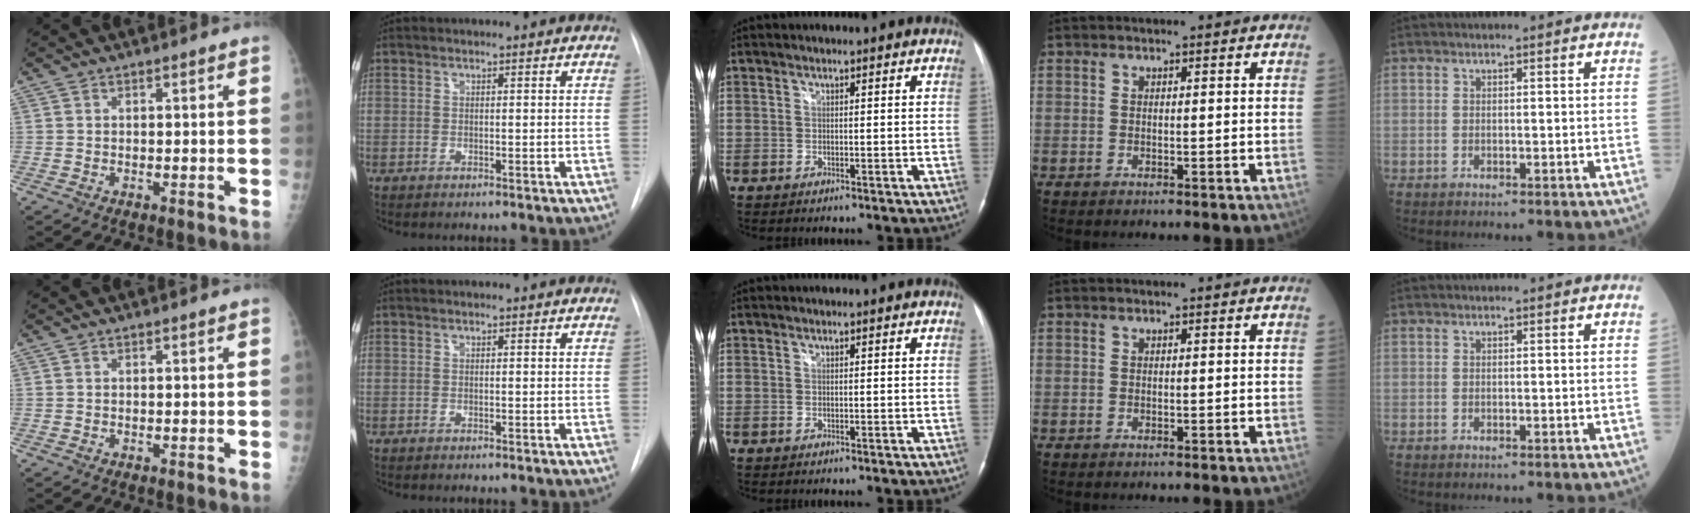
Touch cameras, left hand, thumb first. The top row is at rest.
{}